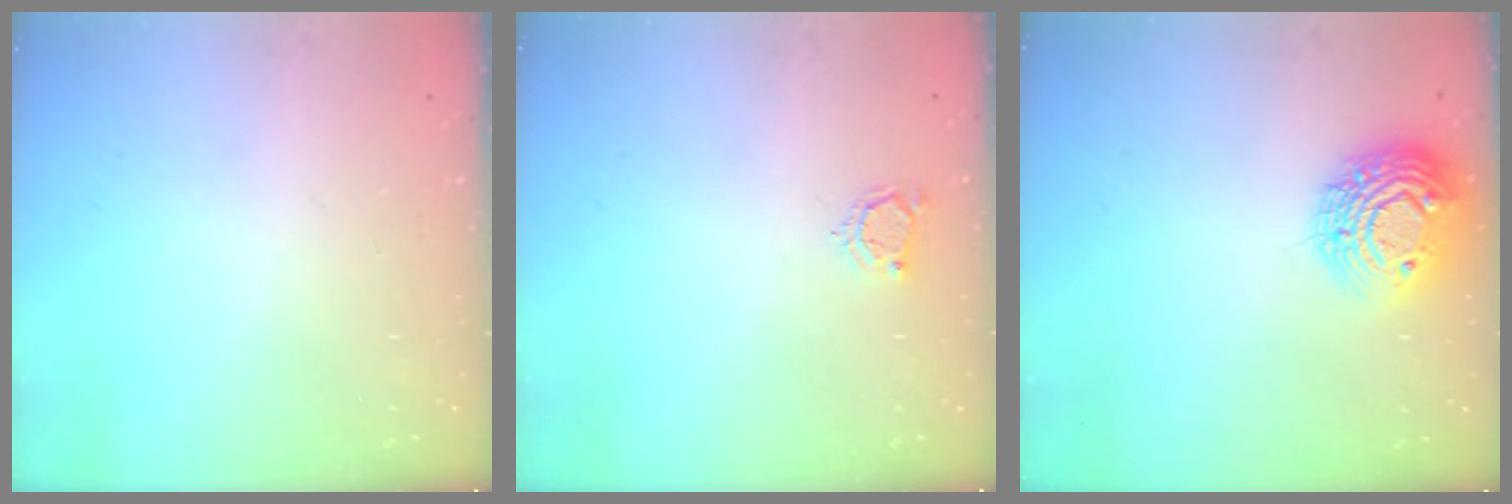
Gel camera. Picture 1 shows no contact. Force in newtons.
{"total": 3.8, "press": 3.8, "slide": 0.5}
{"total": 15.6, "press": 15.6, "slide": 1.0}